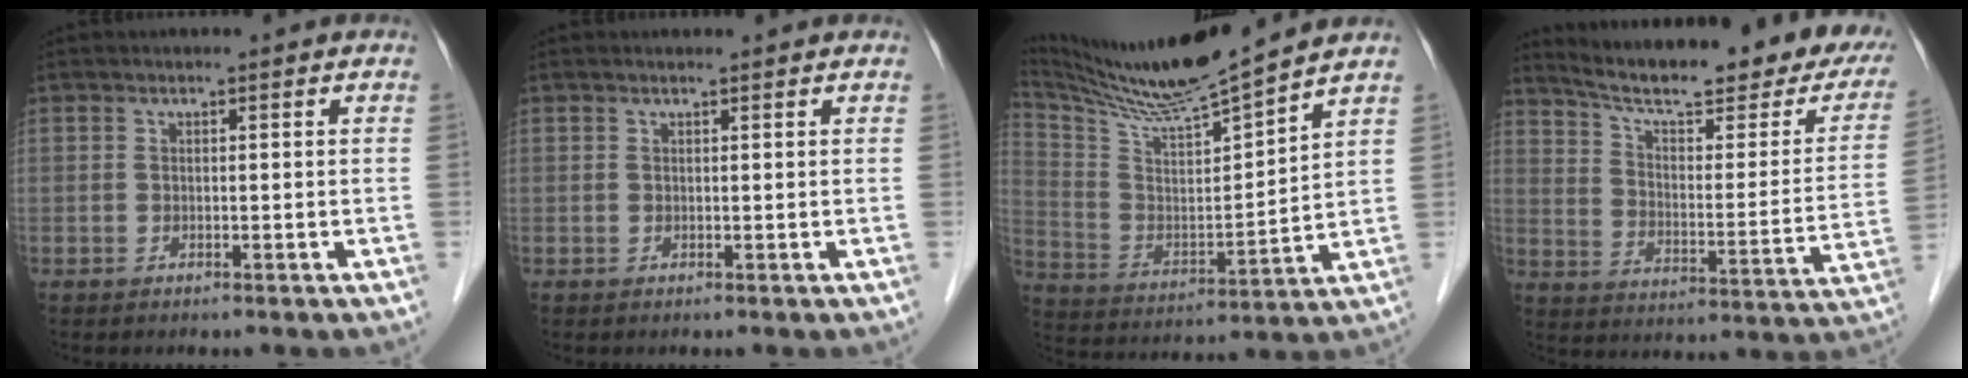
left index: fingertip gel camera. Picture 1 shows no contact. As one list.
[{"total": 1.1, "force": [1.1, 0.0, 0.2], "torque": [-0.012, 0.009, 0.016]}, {"total": 16.1, "force": [14.6, -0.7, 6.8], "torque": [-0.137, -0.001, 0.264]}, {"total": 25.9, "force": [21.0, 4.9, 14.4], "torque": [-0.207, -0.033, 0.272]}]